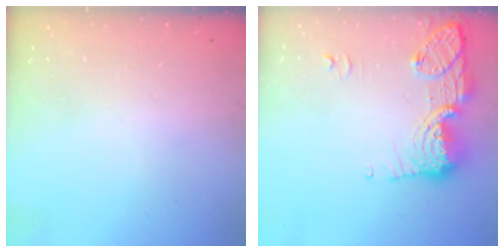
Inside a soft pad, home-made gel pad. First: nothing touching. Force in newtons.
{"total": 14.5, "press": 14.3, "slide": 2.9}